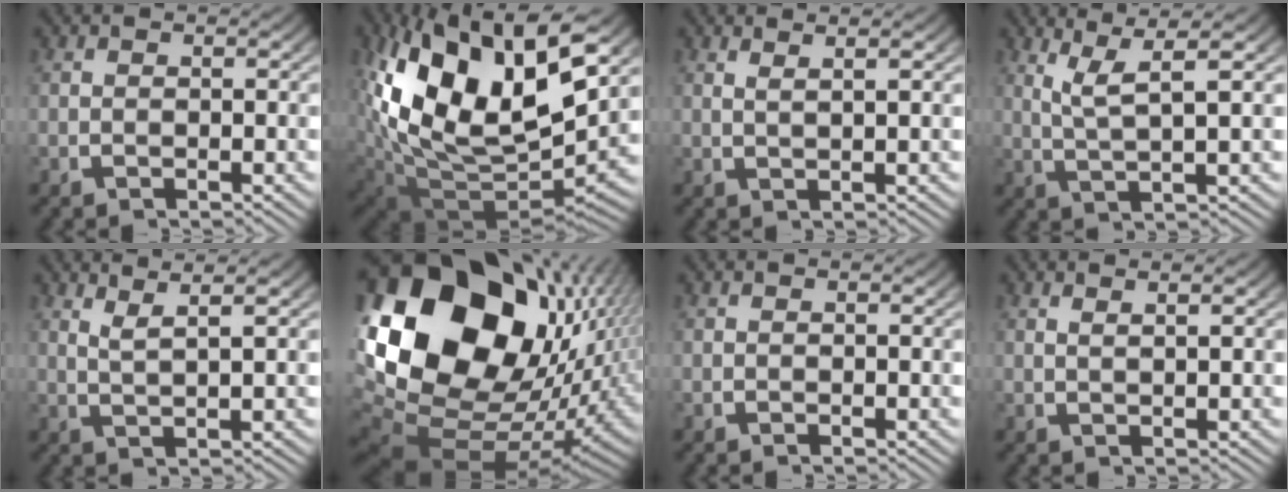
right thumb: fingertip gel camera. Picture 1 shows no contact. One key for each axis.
{"total": 19.9, "fx": 0.5, "fy": 12.7, "fz": 15.2, "tx": -0.305, "ty": -0.068, "tz": 0.040}
{"total": 1.7, "fx": 1.3, "fy": 0.0, "fz": 1.0, "tx": -0.019, "ty": 0.000, "tz": 0.029}
{"total": 5.2, "fx": 2.5, "fy": 1.7, "fz": 4.2, "tx": -0.068, "ty": 0.001, "tz": 0.045}
{"total": 3.2, "fx": 2.5, "fy": 0.2, "fz": 2.0, "tx": -0.034, "ty": 0.002, "tz": 0.051}
{"total": 27.4, "fx": -0.8, "fy": 19.0, "fz": 19.8, "tx": -0.411, "ty": -0.092, "tz": 0.031}
{"total": 0.0}
{"total": 1.3, "fx": 1.0, "fy": -0.1, "fz": 0.8, "tx": -0.014, "ty": 0.000, "tz": 0.023}